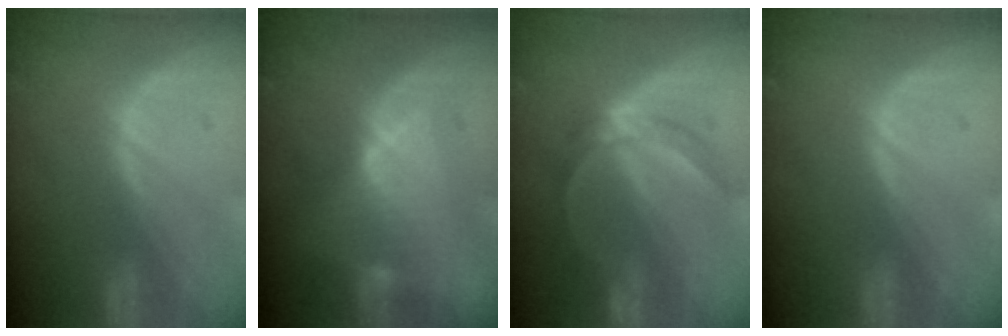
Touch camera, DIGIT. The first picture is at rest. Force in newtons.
{"total": 8.0, "press": 6.9, "slide": 4.0}
{"total": 6.0, "press": 5.8, "slide": 1.4}
{"total": 0.0}